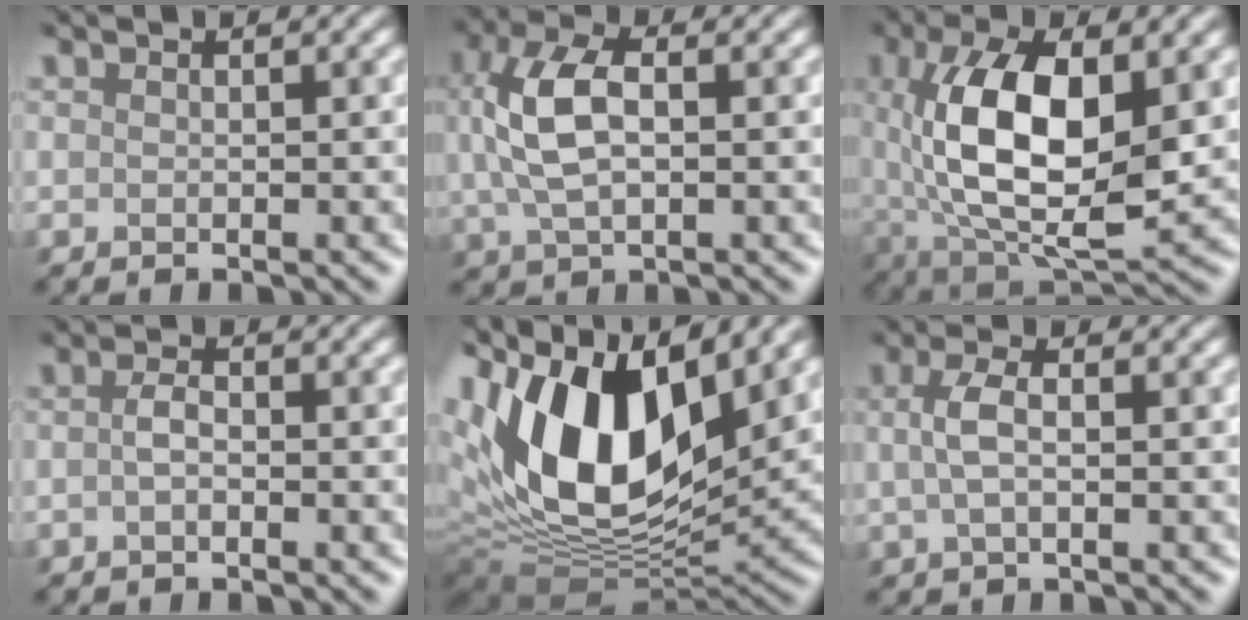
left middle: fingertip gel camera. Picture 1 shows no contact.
{"total": 5.3, "force": [1.5, 2.7, 4.4], "torque": [-0.105, 0.015, 0.019]}
{"total": 10.3, "force": [1.5, 4.6, 9.0], "torque": [-0.177, -0.005, 0.029]}
{"total": 0.7, "force": [0.0, 0.3, 0.7], "torque": [-0.020, 0.004, -0.008]}
{"total": 14.2, "force": [5.3, 7.5, 10.9], "torque": [-0.208, 0.008, 0.088]}
{"total": 1.8, "force": [0.7, 0.4, 1.6], "torque": [-0.042, 0.006, 0.007]}